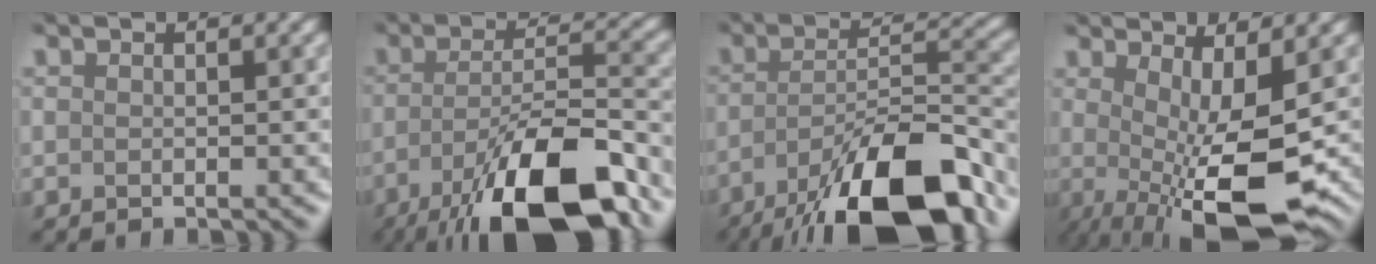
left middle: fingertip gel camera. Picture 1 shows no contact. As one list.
[{"total": 12.6, "force": [-8.2, 4.0, 8.7], "torque": [-0.169, -0.009, -0.137]}, {"total": 13.6, "force": [-9.4, 4.5, 8.7], "torque": [-0.167, -0.003, -0.157]}, {"total": 9.4, "force": [-1.7, 2.5, 8.9], "torque": [-0.147, -0.024, -0.023]}]